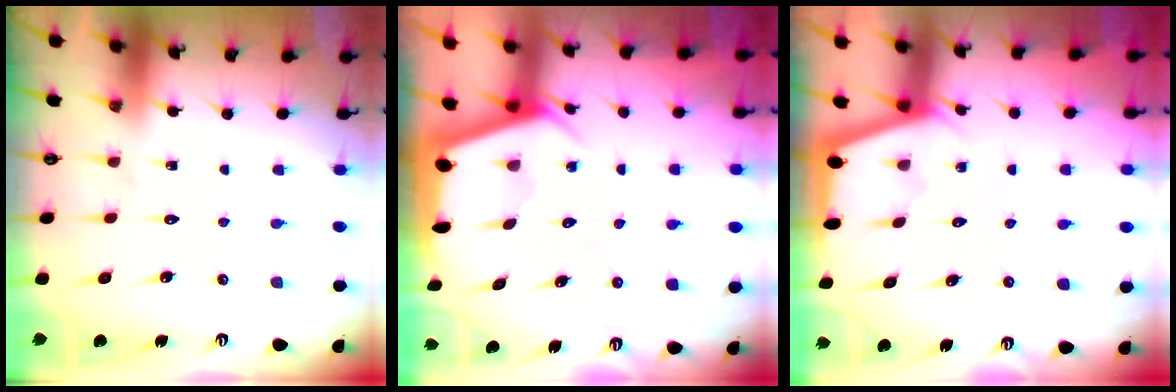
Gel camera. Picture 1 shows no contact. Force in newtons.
{"total": 2.5, "press": 2.5, "slide": 0.3}
{"total": 1.8, "press": 1.8, "slide": 0.4}